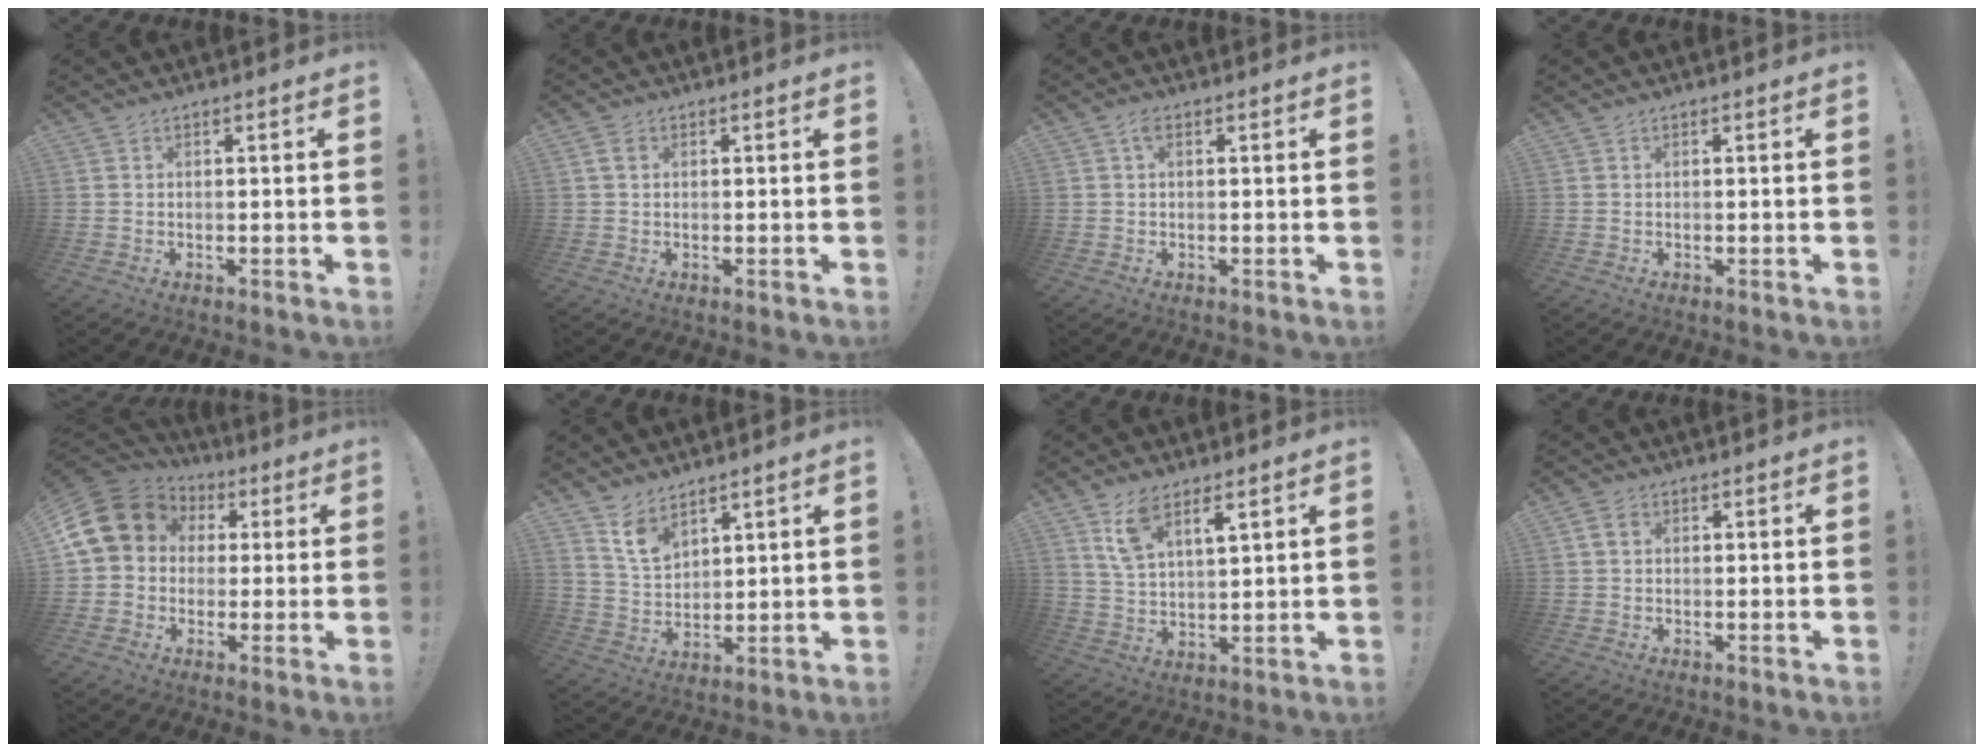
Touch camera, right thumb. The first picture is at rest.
{"total": 2.2, "force": [0.8, 1.6, 1.3], "torque": [-0.021, 0.003, 0.014]}
{"total": 1.8, "force": [0.5, 0.8, 1.5], "torque": [-0.019, 0.001, 0.005]}
{"total": 0.0}
{"total": 15.8, "force": [4.1, 12.8, 8.3], "torque": [-0.143, -0.010, 0.086]}
{"total": 8.2, "force": [6.2, 4.3, 3.1], "torque": [-0.054, -0.040, 0.120]}
{"total": 8.3, "force": [5.9, 3.3, 4.8], "torque": [-0.088, -0.023, 0.110]}
{"total": 2.6, "force": [0.8, 1.9, 1.5], "torque": [-0.024, 0.004, 0.014]}